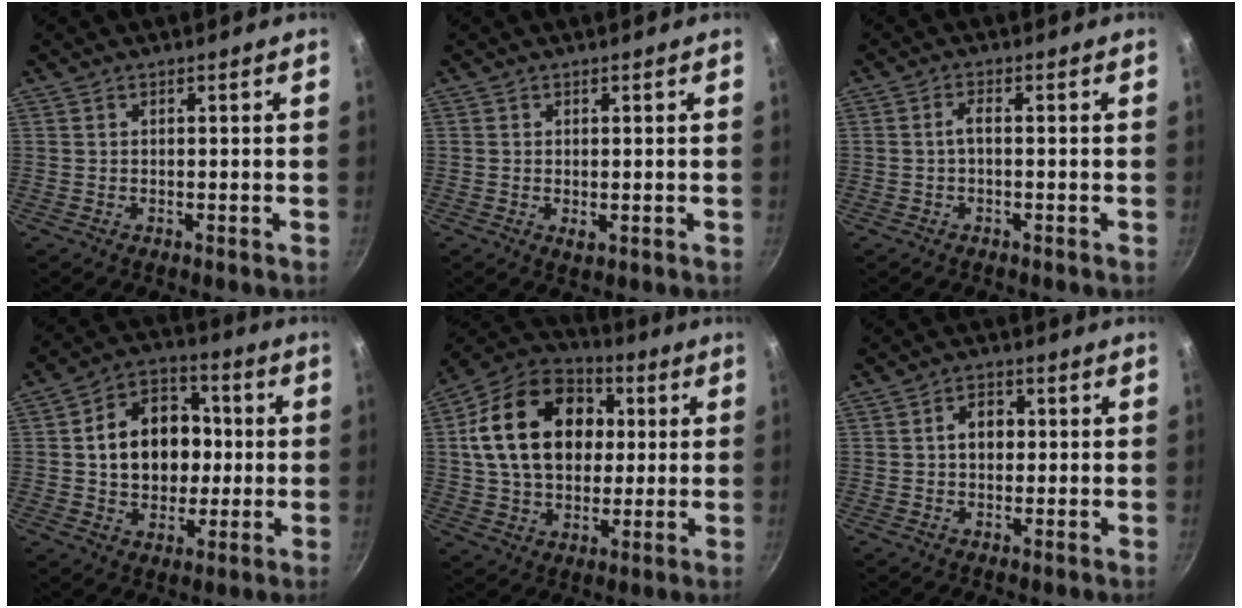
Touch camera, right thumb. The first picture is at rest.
{"total": 1.4, "force": [-0.1, 0.7, 1.2], "torque": [-0.020, -0.005, 0.000]}
{"total": 1.9, "force": [-0.4, 0.6, 1.8], "torque": [-0.044, 0.012, -0.011]}
{"total": 16.0, "force": [1.0, 12.4, 10.0], "torque": [-0.121, 0.026, 0.010]}
{"total": 22.7, "force": [4.3, 16.4, 15.0], "torque": [-0.230, 0.019, 0.067]}
{"total": 4.7, "force": [0.5, 3.6, 3.0], "torque": [-0.023, 0.010, 0.003]}